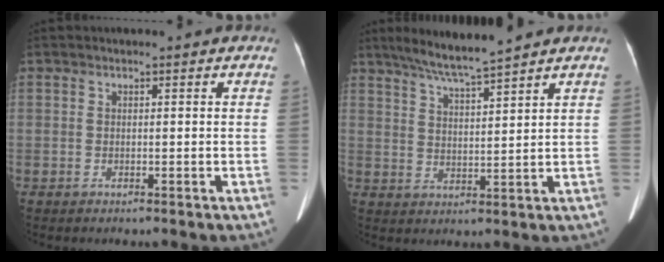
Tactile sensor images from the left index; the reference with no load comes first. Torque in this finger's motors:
{"motor_torque": [0.25, -1.42, 0.01, 0.07]}